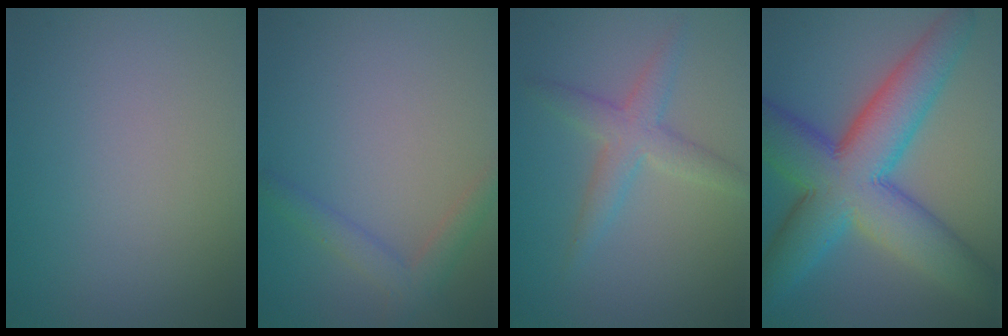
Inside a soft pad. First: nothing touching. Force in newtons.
{"total": 2.3, "press": 2.3, "slide": 0.3}
{"total": 2.9, "press": 2.9, "slide": 0.0}
{"total": 11.5, "press": 11.5, "slide": 0.5}